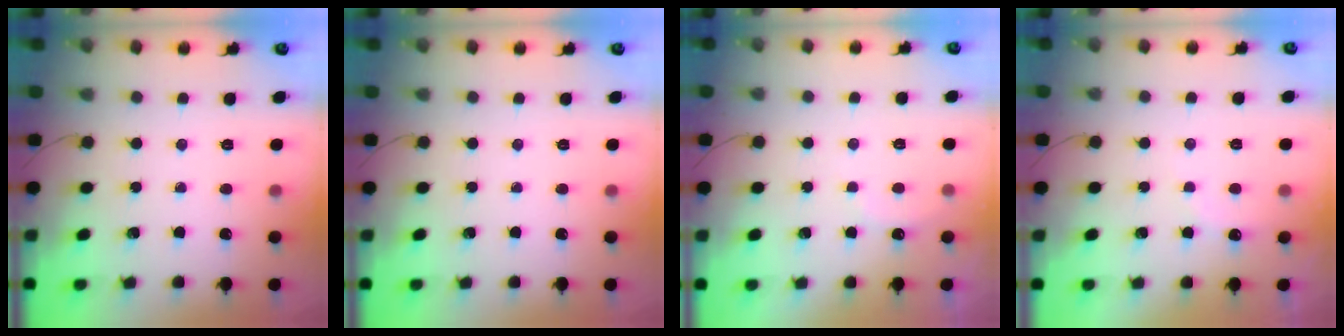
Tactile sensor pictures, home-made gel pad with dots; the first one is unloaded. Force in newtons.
{"total": 0.0}
{"total": 4.7, "press": 4.6, "slide": 1.0}
{"total": 3.9, "press": 3.8, "slide": 0.8}